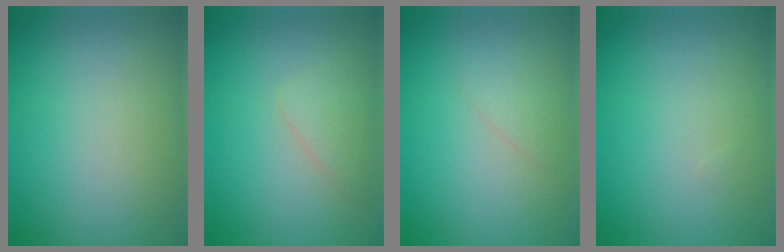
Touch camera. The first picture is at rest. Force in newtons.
{"total": 1.7, "press": 1.7, "slide": 0.1}
{"total": 0.8, "press": 0.8, "slide": 0.0}
{"total": 0.0}